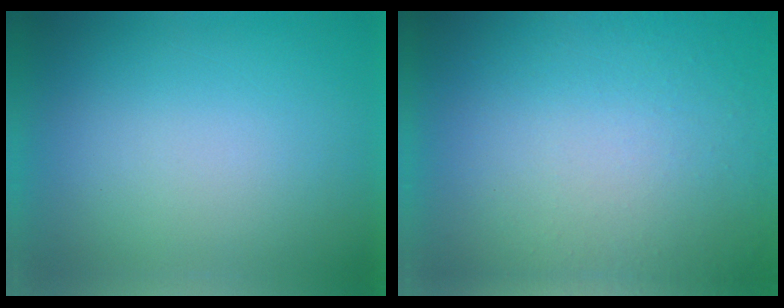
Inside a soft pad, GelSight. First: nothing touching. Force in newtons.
{"total": 9.5}